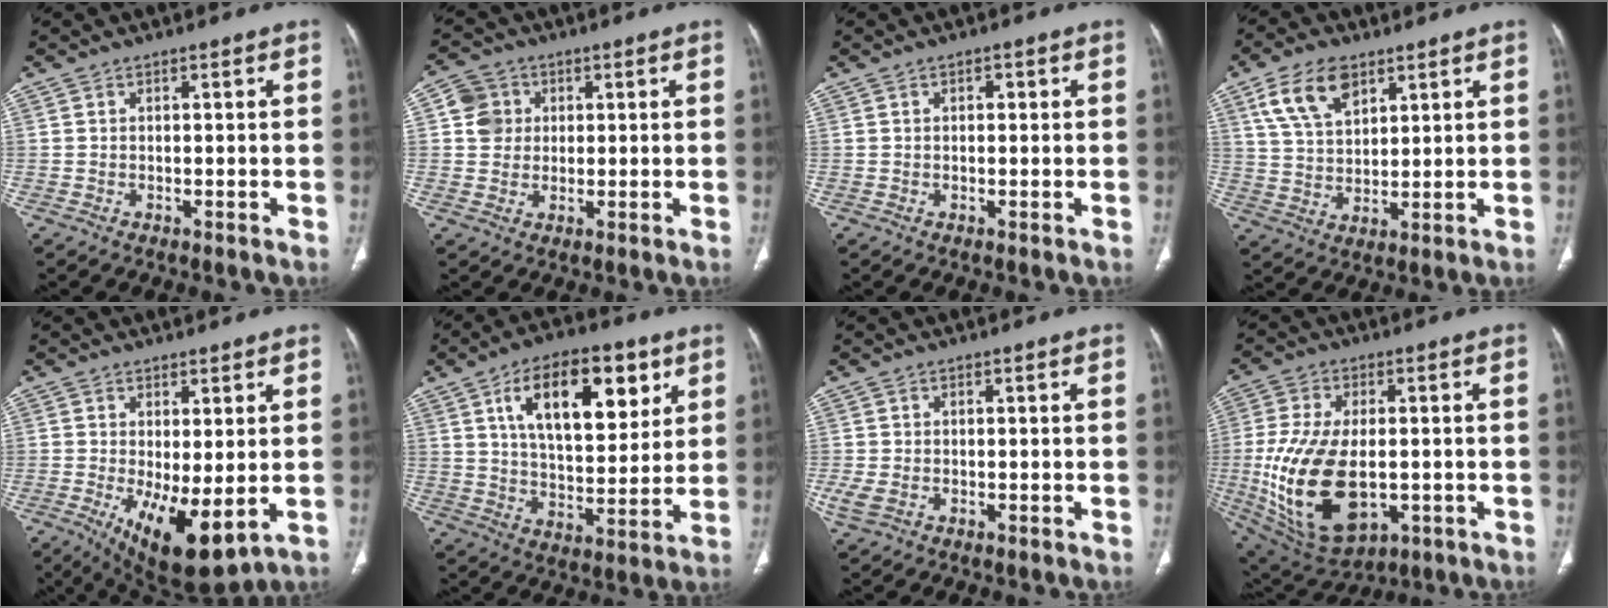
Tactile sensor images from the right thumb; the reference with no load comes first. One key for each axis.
{"total": 5.7, "fx": 1.3, "fy": 5.3, "fz": 1.6, "tx": -0.007, "ty": 0.003, "tz": 0.020}
{"total": 1.2, "fx": 0.4, "fy": 0.7, "fz": 0.9, "tx": -0.008, "ty": -0.002, "tz": 0.004}
{"total": 10.6, "fx": 5.7, "fy": 6.0, "fz": 6.7, "tx": -0.113, "ty": -0.015, "tz": 0.113}
{"total": 11.0, "fx": -1.9, "fy": 4.3, "fz": 9.9, "tx": -0.162, "ty": -0.025, "tz": -0.012}
{"total": 19.0, "fx": 8.1, "fy": 9.3, "fz": 14.5, "tx": -0.181, "ty": -0.031, "tz": 0.134}
{"total": 3.0, "fx": -0.7, "fy": 2.1, "fz": 2.0, "tx": -0.060, "ty": -0.001, "tz": -0.009}
{"total": 20.5, "fx": -3.1, "fy": 11.5, "fz": 16.7, "tx": -0.330, "ty": -0.012, "tz": -0.027}